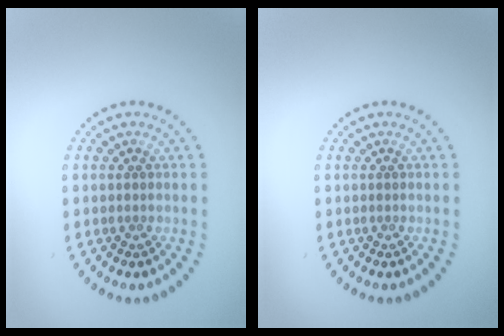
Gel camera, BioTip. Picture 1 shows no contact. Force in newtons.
{"total": 0.0}